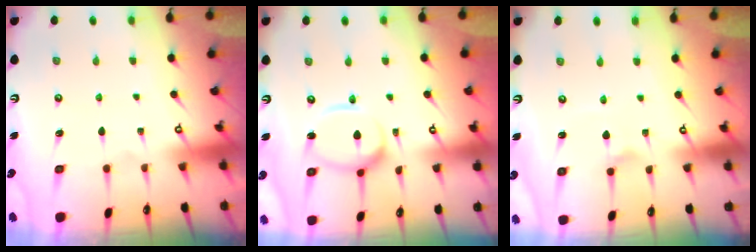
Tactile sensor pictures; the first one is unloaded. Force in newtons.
{"total": 10.8, "press": 10.7, "slide": 1.0}
{"total": 1.7, "press": 1.6, "slide": 0.1}